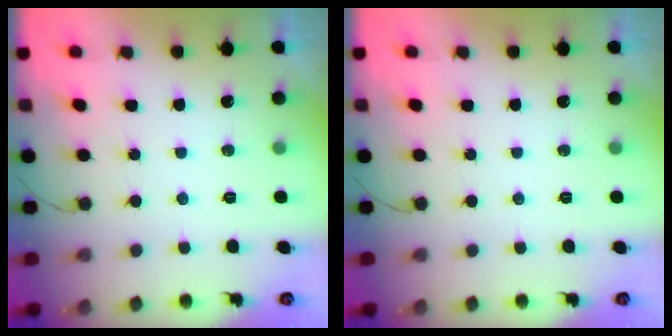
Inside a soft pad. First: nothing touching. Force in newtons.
{"total": 0.0}